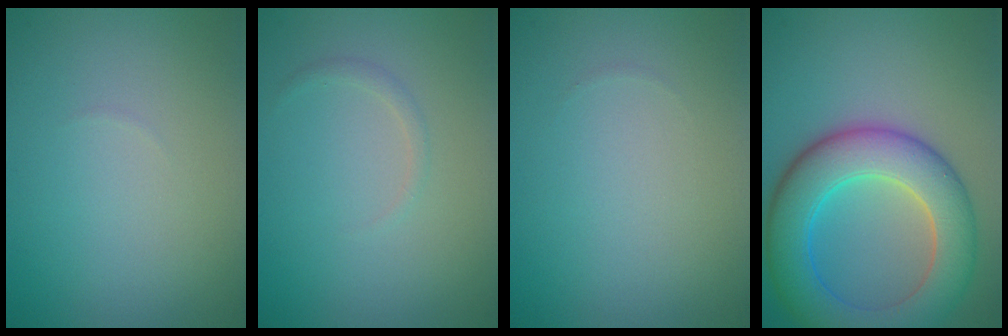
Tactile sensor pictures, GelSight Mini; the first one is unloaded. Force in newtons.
{"total": 0.7, "press": 0.7, "slide": 0.1}
{"total": 0.0}
{"total": 8.7, "press": 8.7, "slide": 0.1}